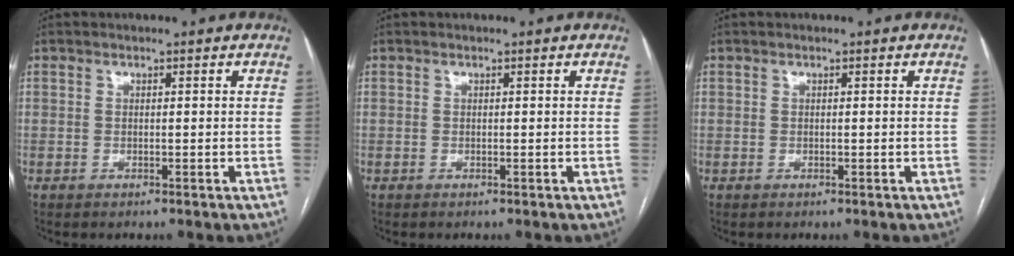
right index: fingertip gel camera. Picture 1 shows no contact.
{"total": 0.0}
{"total": 0.0}